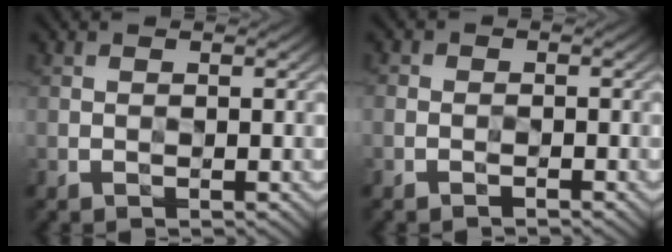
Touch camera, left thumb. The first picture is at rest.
{"total": 1.2, "force": [-0.9, 0.8, 0.3], "torque": [-0.001, -0.001, -0.021]}